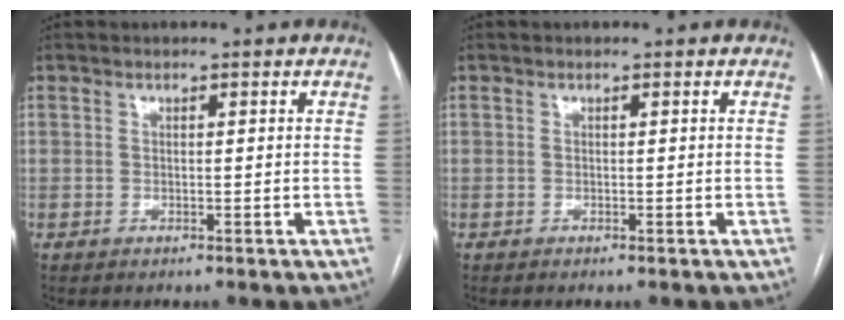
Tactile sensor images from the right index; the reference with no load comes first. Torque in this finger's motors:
{"motor_torque": [0.10, 0.07, -0.02, 0.00]}